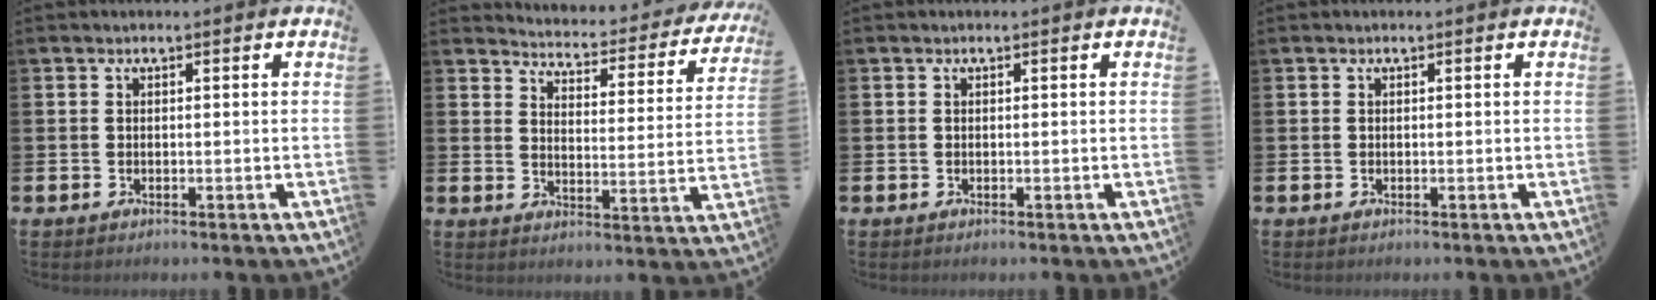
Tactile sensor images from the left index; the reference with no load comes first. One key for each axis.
{"total": 3.9, "fx": 3.7, "fy": 0.8, "fz": 0.7, "tx": -0.031, "ty": -0.040, "tz": 0.055}
{"total": 0.0}
{"total": 0.0}